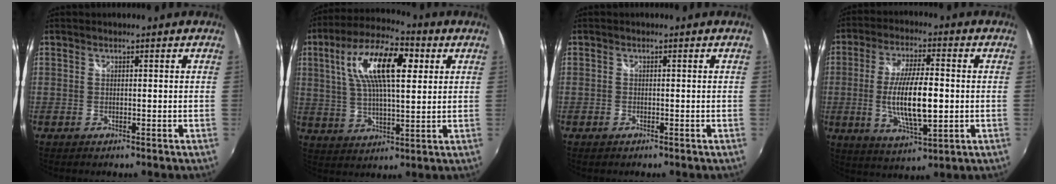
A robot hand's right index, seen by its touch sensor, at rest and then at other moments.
{"total": 15.9, "force": [5.1, 5.9, 13.9], "torque": [-0.256, 0.027, 0.083]}
{"total": 1.0, "force": [-0.6, 0.7, 0.4], "torque": [-0.008, -0.001, -0.010]}
{"total": 12.9, "force": [-1.3, 3.8, 12.3], "torque": [-0.234, -0.009, -0.018]}